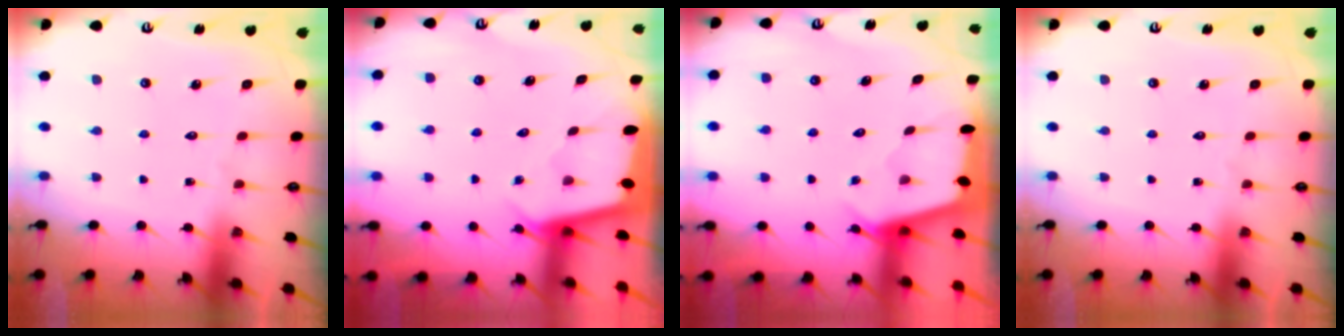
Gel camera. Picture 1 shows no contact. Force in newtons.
{"total": 1.8, "press": 1.8, "slide": 0.1}
{"total": 2.6, "press": 2.5, "slide": 0.3}
{"total": 0.0}